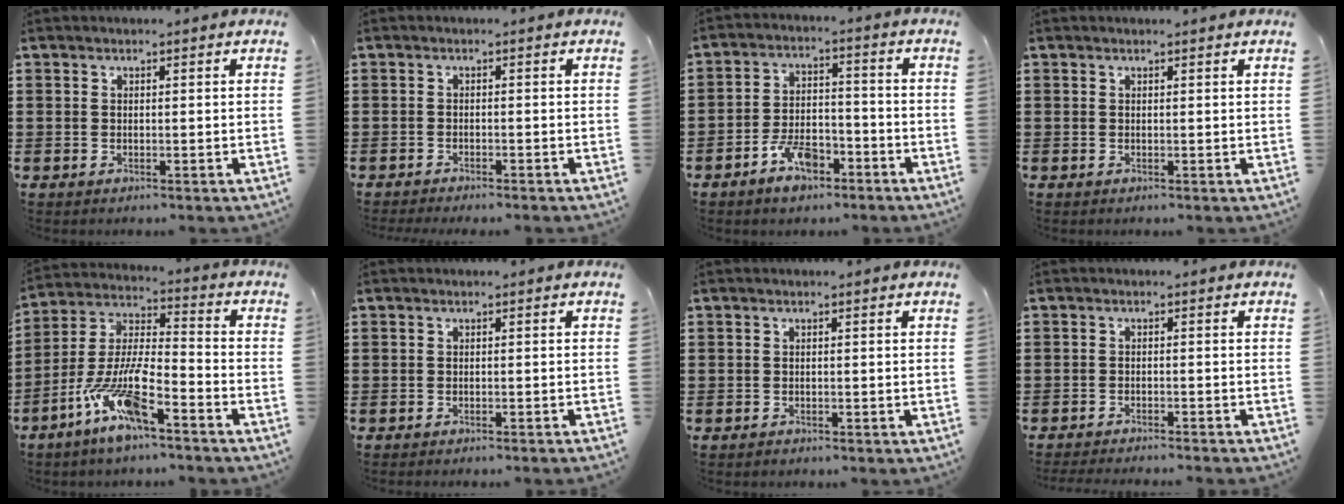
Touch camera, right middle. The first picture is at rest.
{"total": 1.1, "force": [-1.1, 0.0, 0.1], "torque": [-0.004, 0.000, -0.021]}
{"total": 6.2, "force": [-4.4, 2.8, 3.5], "torque": [-0.067, 0.015, -0.083]}
{"total": 0.0}
{"total": 11.4, "force": [-7.6, 2.0, 8.3], "torque": [-0.184, -0.006, -0.151]}
{"total": 0.6, "force": [-0.6, -0.2, 0.2], "torque": [-0.004, -0.001, -0.012]}
{"total": 0.5, "force": [-0.5, 0.3, -0.1], "torque": [0.001, 0.004, -0.012]}
{"total": 1.8, "force": [-1.7, -0.3, 0.3], "torque": [-0.004, 0.002, -0.035]}